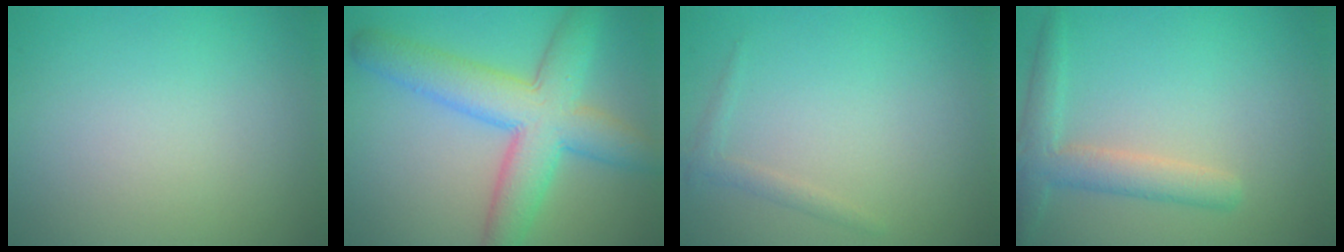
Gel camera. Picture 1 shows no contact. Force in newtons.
{"total": 7.7, "press": 7.7, "slide": 0.2}
{"total": 1.0, "press": 1.0, "slide": 0.0}
{"total": 3.3, "press": 3.3, "slide": 0.1}